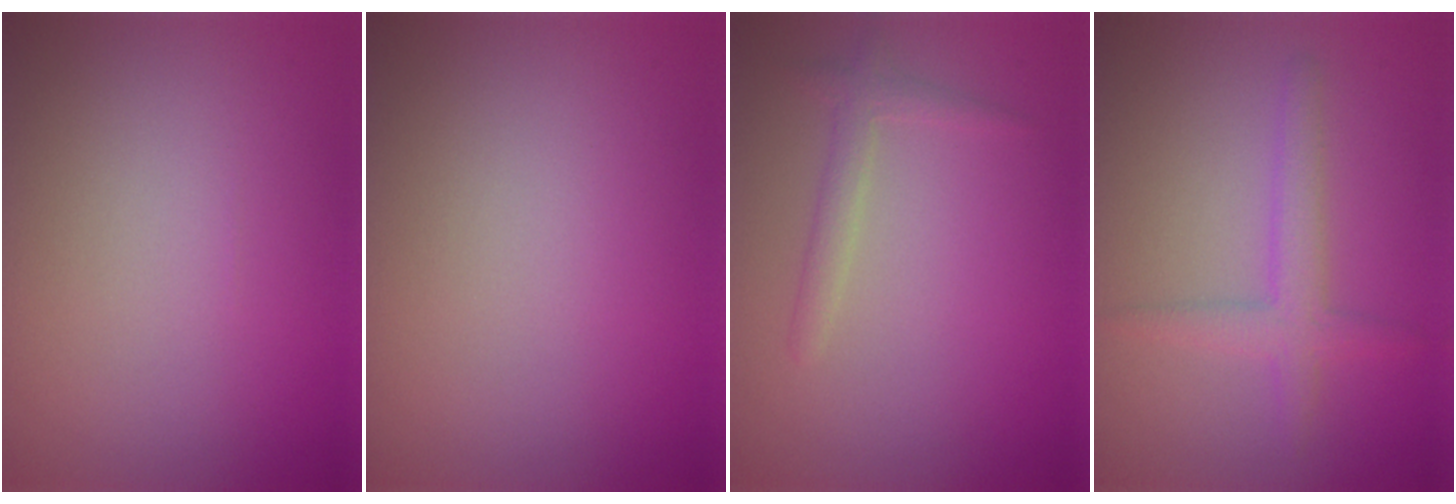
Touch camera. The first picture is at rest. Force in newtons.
{"total": 0.0}
{"total": 1.6, "press": 1.6, "slide": 0.1}
{"total": 2.6, "press": 2.6, "slide": 0.1}